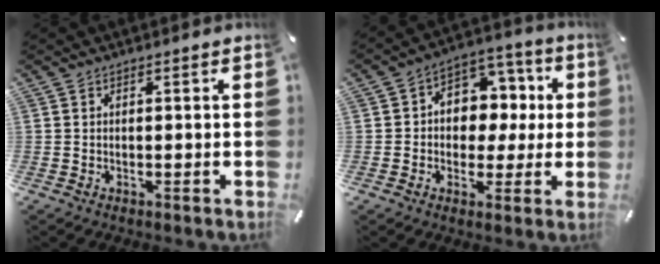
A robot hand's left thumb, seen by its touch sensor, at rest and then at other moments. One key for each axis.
{"total": 8.9, "fx": 0.2, "fy": 8.2, "fz": 3.6, "tx": -0.051, "ty": -0.003, "tz": 0.005}